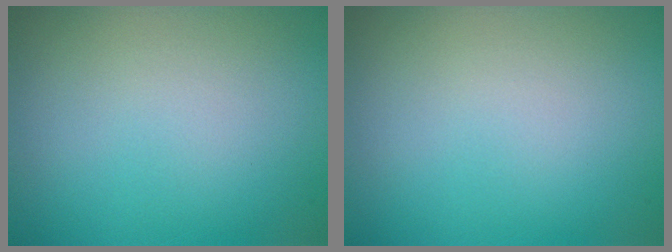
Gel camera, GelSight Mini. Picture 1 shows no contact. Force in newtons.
{"total": 0.0}